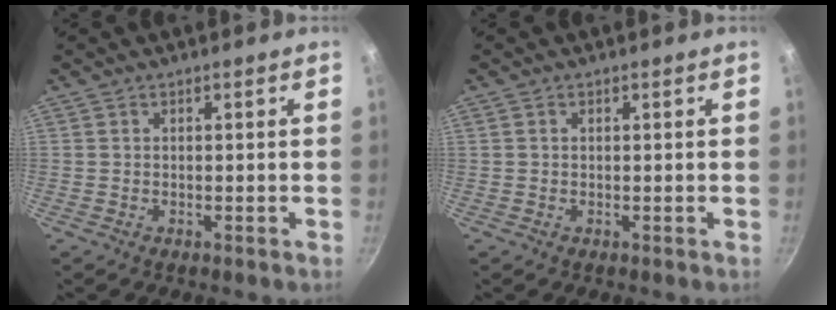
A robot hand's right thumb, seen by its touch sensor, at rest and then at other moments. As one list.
[{"total": 0.5, "force": [0.1, 0.4, 0.3], "torque": [-0.004, 0.003, 0.002]}]